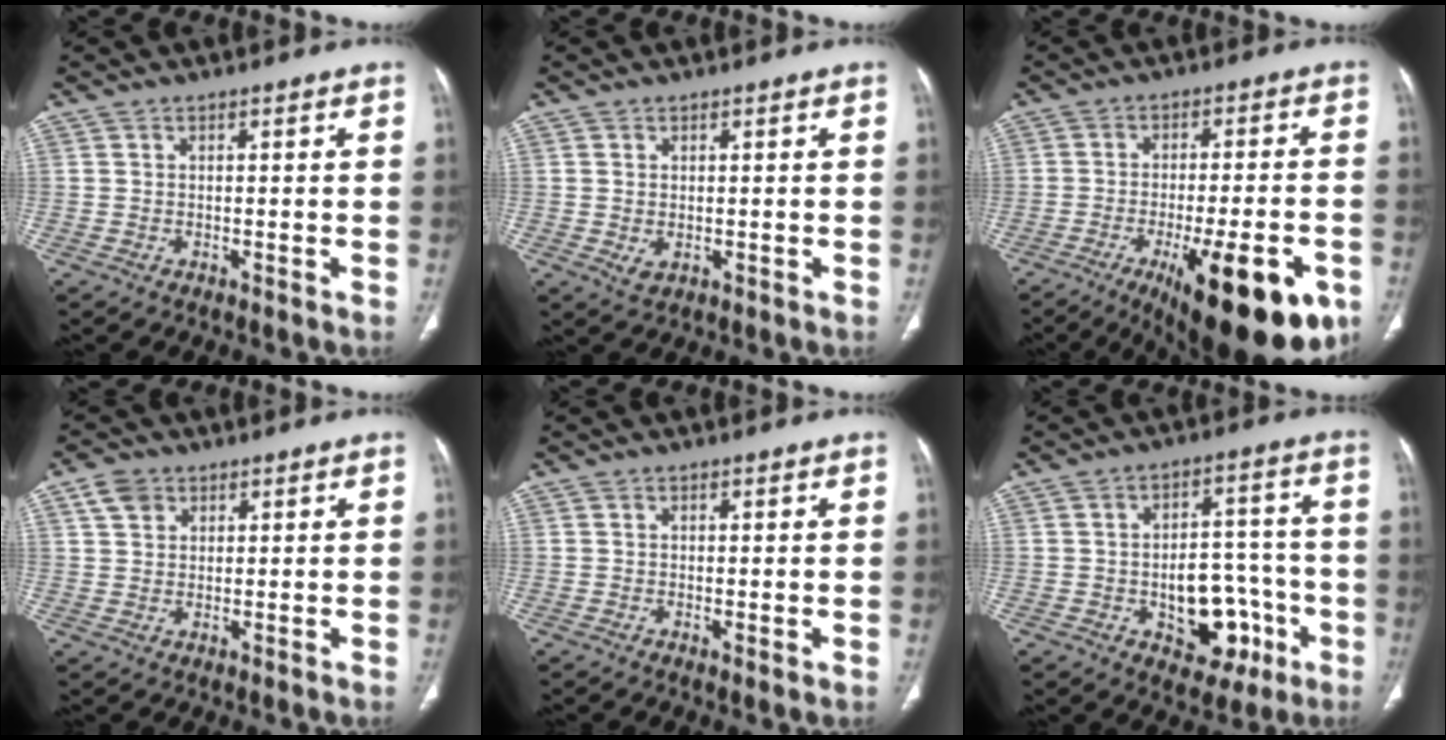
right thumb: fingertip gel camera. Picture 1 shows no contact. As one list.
[{"total": 2.0, "force": [-0.2, 1.3, 1.5], "torque": [-0.031, -0.005, 0.003]}, {"total": 21.3, "force": [-9.9, 6.9, 17.5], "torque": [-0.193, 0.026, -0.132]}, {"total": 4.1, "force": [2.1, 3.1, 1.7], "torque": [-0.020, -0.003, 0.041]}, {"total": 0.9, "force": [-0.1, 0.1, 0.8], "torque": [-0.019, -0.007, -0.002]}, {"total": 13.1, "force": [-4.3, 8.4, 9.2], "torque": [-0.083, 0.043, -0.048]}]